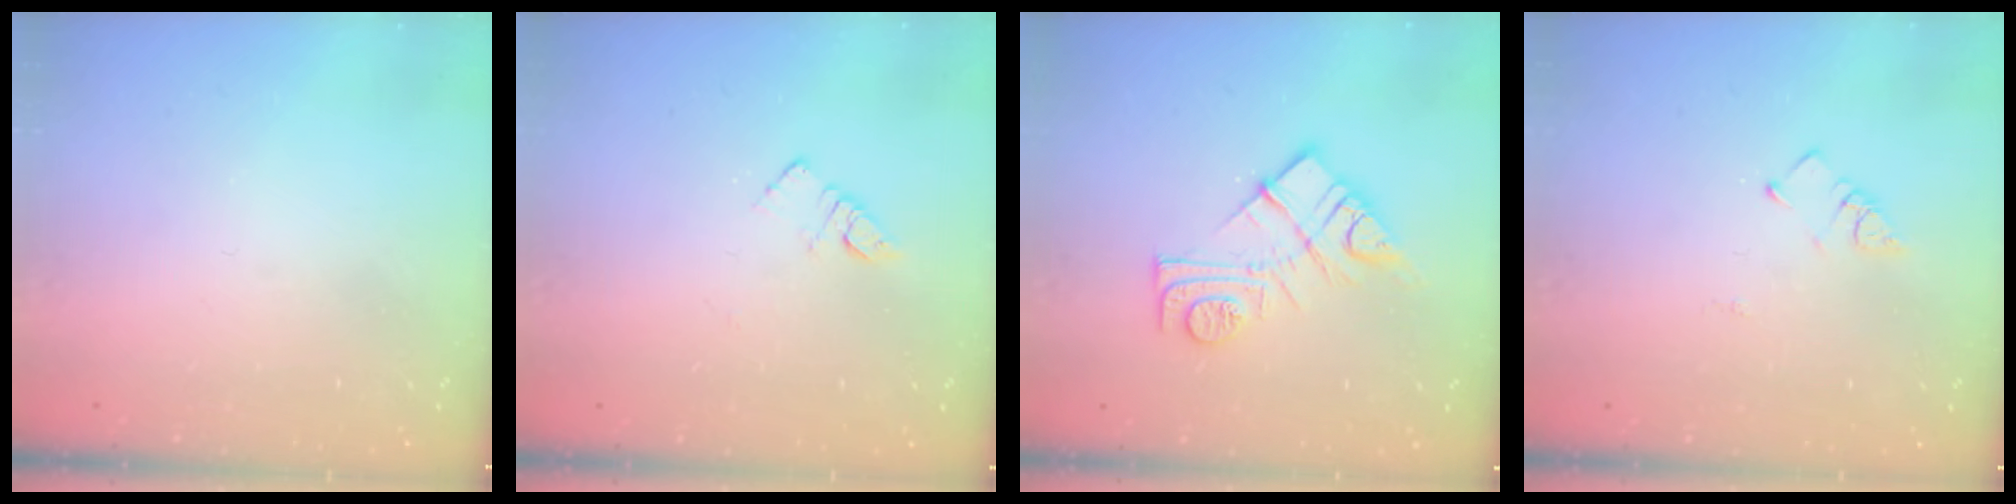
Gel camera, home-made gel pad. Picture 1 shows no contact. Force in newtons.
{"total": 3.9, "press": 3.8, "slide": 0.4}
{"total": 13.0, "press": 12.9, "slide": 0.9}
{"total": 2.8, "press": 2.8, "slide": 0.5}